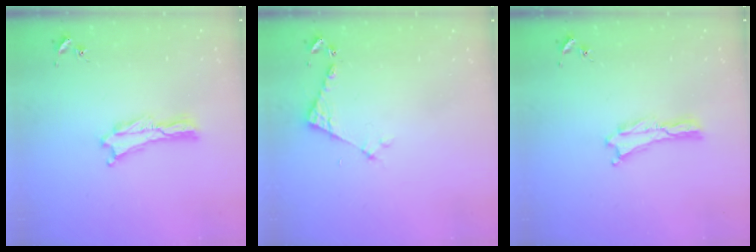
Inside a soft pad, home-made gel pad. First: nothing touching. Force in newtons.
{"total": 3.9, "press": 3.9, "slide": 0.3}
{"total": 0.0}